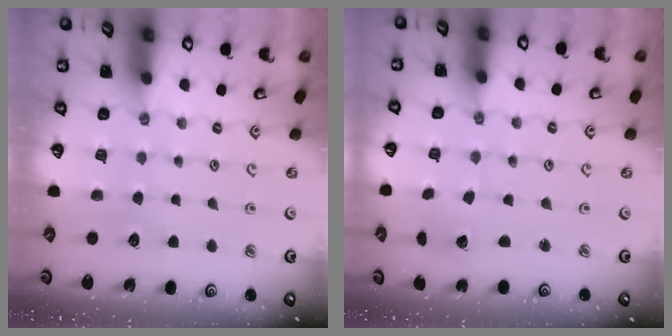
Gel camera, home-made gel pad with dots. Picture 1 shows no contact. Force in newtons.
{"total": 2.3, "press": 2.3, "slide": 0.1}